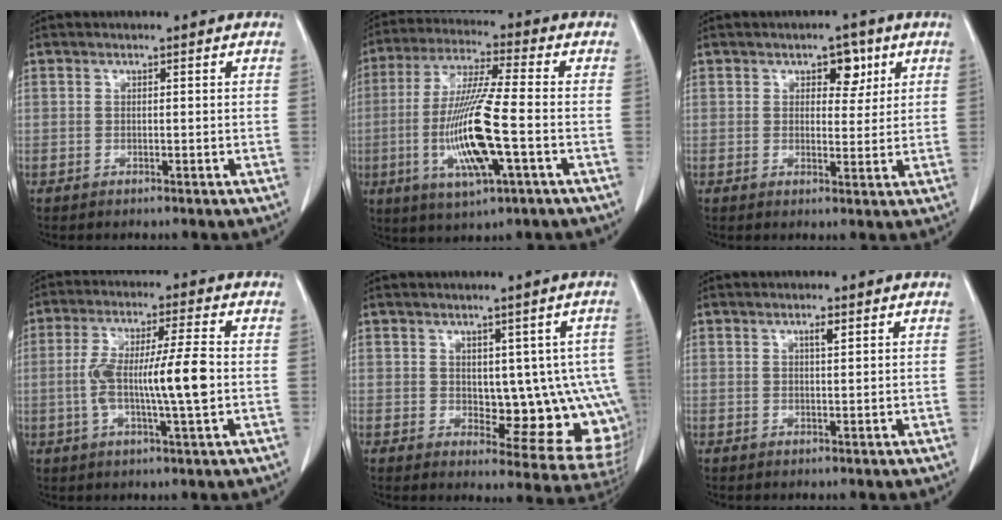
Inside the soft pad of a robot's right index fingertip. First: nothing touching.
{"total": 14.3, "force": [-3.2, 1.0, 13.9], "torque": [-0.283, -0.016, -0.062]}
{"total": 4.0, "force": [2.0, 2.3, 2.7], "torque": [-0.029, 0.004, 0.027]}
{"total": 10.7, "force": [-1.0, 0.6, 10.7], "torque": [-0.199, 0.006, -0.022]}
{"total": 11.7, "force": [0.5, 5.1, 10.5], "torque": [-0.108, 0.001, 0.018]}
{"total": 1.3, "force": [0.7, 0.1, 1.1], "torque": [-0.019, -0.001, 0.010]}